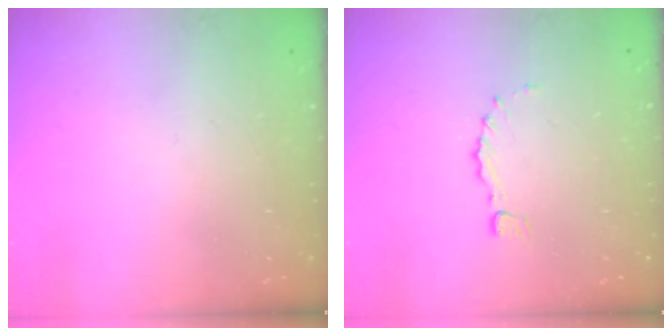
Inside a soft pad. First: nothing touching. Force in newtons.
{"total": 0.0}